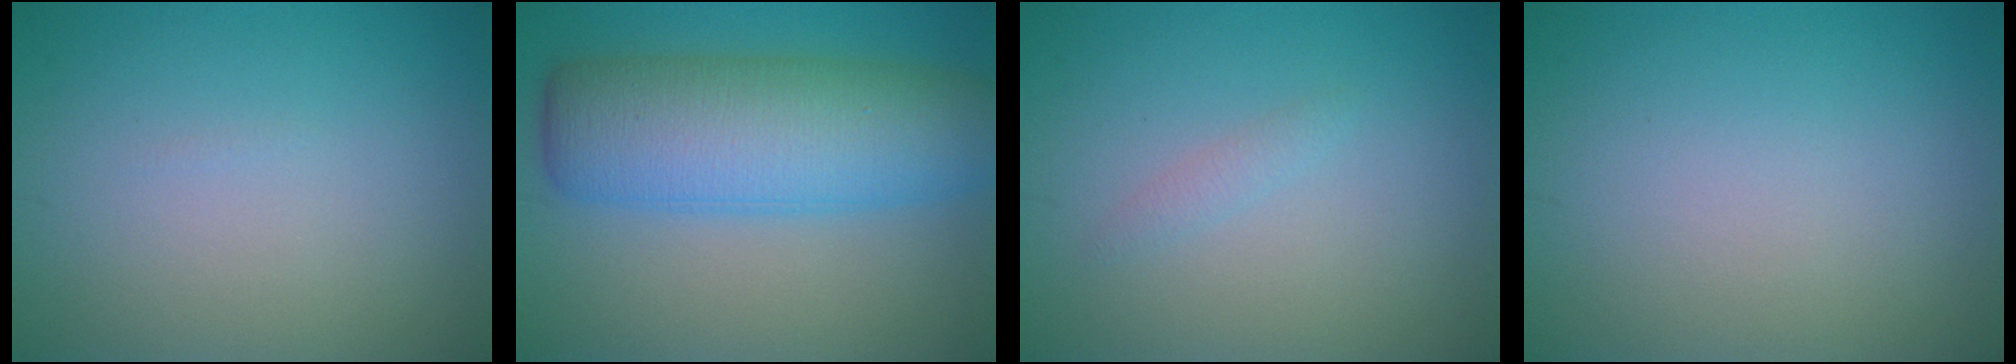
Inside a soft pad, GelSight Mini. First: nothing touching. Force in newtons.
{"total": 10.1, "press": 10.1, "slide": 0.2}
{"total": 0.9, "press": 0.8, "slide": 0.1}
{"total": 0.0}